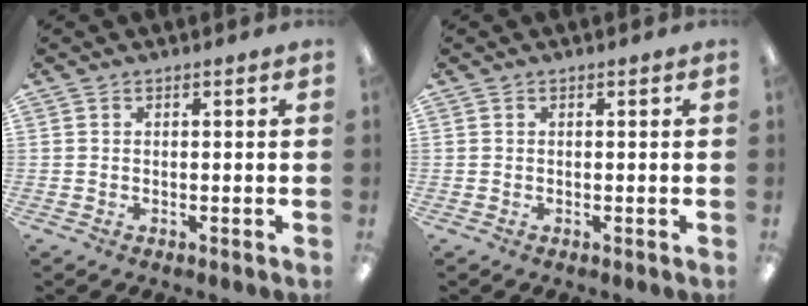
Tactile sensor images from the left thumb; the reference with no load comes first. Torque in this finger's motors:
{"motor_torque": [-0.07, 0.00, -0.07, 0.07, 0.00]}